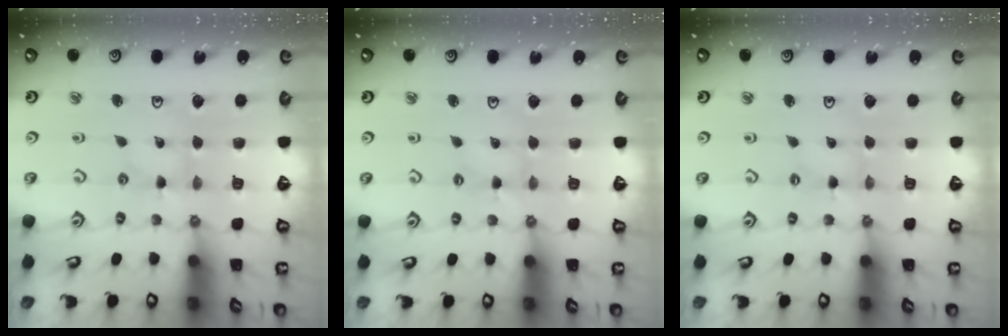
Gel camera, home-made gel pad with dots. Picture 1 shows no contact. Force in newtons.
{"total": 0.8, "press": 0.8, "slide": 0.2}
{"total": 0.0}